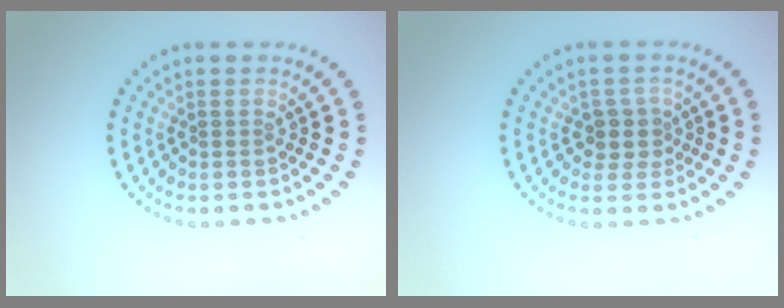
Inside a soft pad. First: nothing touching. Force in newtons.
{"total": 2.2, "press": 1.9, "slide": 1.1}